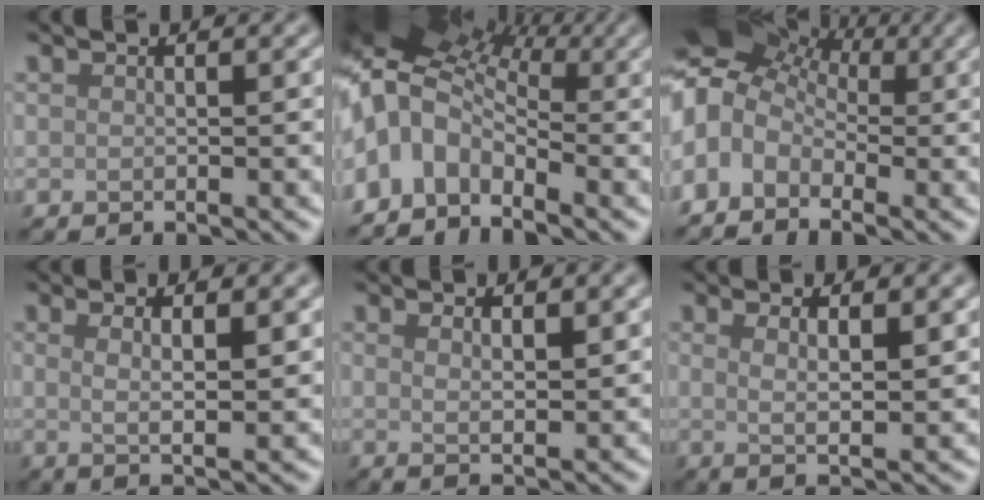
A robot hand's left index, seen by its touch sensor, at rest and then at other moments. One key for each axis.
{"total": 9.2, "fx": 0.2, "fy": 6.5, "fz": 6.5, "tx": -0.121, "ty": 0.006, "tz": -0.002}
{"total": 9.1, "fx": -0.1, "fy": 7.2, "fz": 5.6, "tx": -0.104, "ty": 0.016, "tz": -0.012}
{"total": 4.0, "fx": 1.2, "fy": 0.9, "fz": 3.8, "tx": -0.060, "ty": -0.003, "tz": 0.015}
{"total": 2.5, "fx": 1.2, "fy": 0.7, "fz": 2.1, "tx": -0.030, "ty": -0.001, "tz": 0.019}
{"total": 4.0, "fx": 1.3, "fy": 1.0, "fz": 3.7, "tx": -0.057, "ty": -0.005, "tz": 0.018}